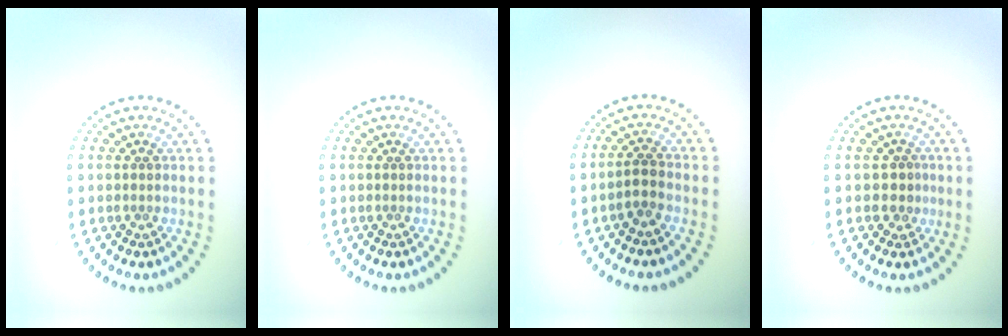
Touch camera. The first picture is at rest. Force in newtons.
{"total": 0.0}
{"total": 1.6, "press": 1.4, "slide": 0.9}
{"total": 1.4, "press": 1.2, "slide": 0.8}